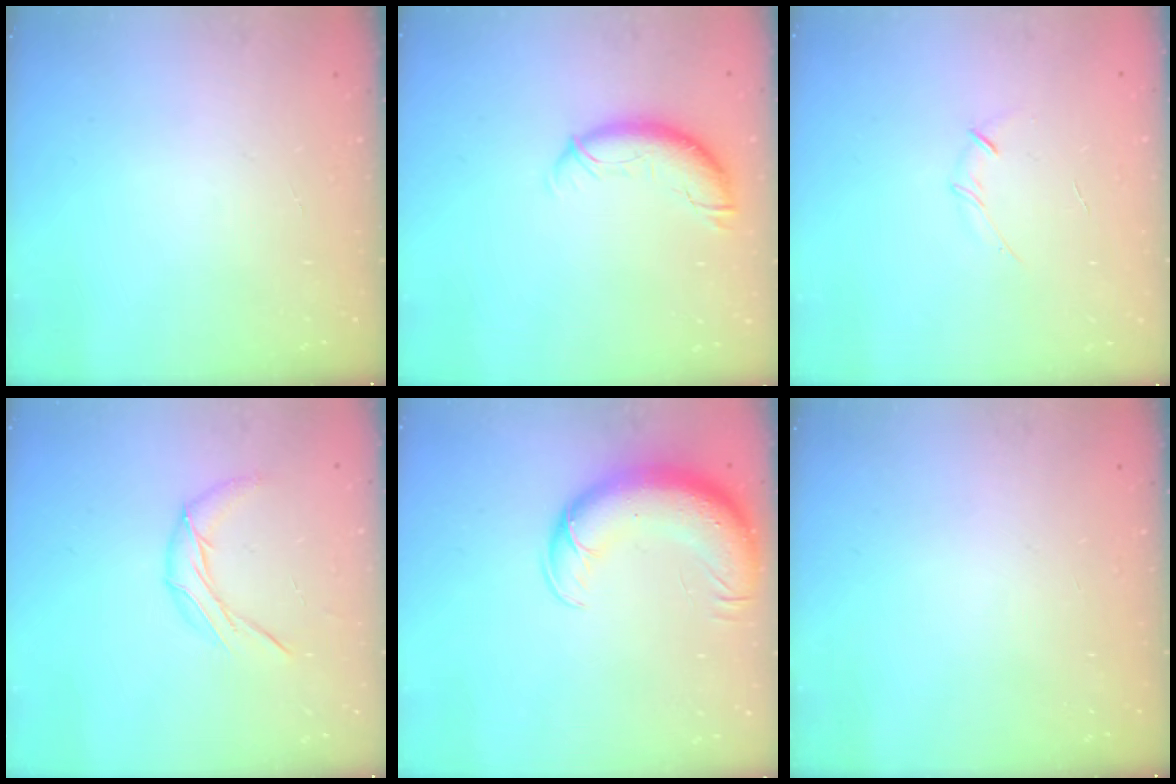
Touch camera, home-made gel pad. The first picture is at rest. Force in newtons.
{"total": 9.9, "press": 9.9, "slide": 1.3}
{"total": 3.5, "press": 3.3, "slide": 1.0}
{"total": 8.4, "press": 8.4, "slide": 0.3}
{"total": 13.5, "press": 13.1, "slide": 3.3}
{"total": 0.0}